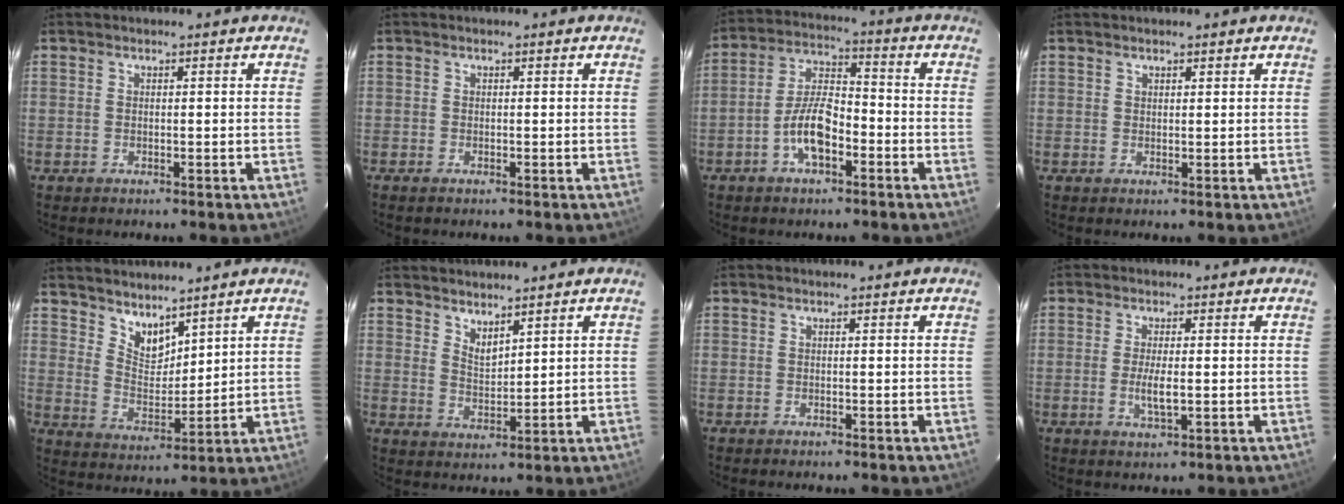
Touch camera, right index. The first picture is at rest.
{"total": 0.7, "force": [-0.5, 0.5, 0.2], "torque": [-0.005, -0.002, -0.010]}
{"total": 8.7, "force": [-3.8, 3.7, 6.9], "torque": [-0.143, 0.016, -0.069]}
{"total": 1.0, "force": [0.8, 0.5, 0.3], "torque": [-0.005, 0.002, 0.013]}
{"total": 6.8, "force": [5.6, 2.9, 2.5], "torque": [-0.033, -0.002, 0.111]}
{"total": 3.8, "force": [3.3, 1.0, 1.6], "torque": [-0.027, -0.007, 0.058]}
{"total": 0.0}
{"total": 3.5, "force": [-0.5, 0.7, 3.4], "torque": [-0.069, -0.009, -0.009]}